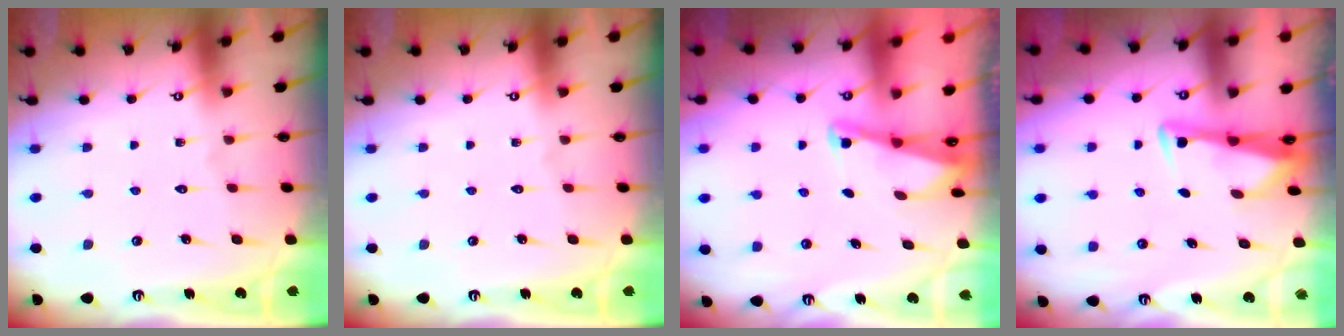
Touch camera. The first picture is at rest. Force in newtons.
{"total": 0.0}
{"total": 2.1, "press": 2.0, "slide": 0.3}
{"total": 3.5, "press": 3.5, "slide": 0.3}